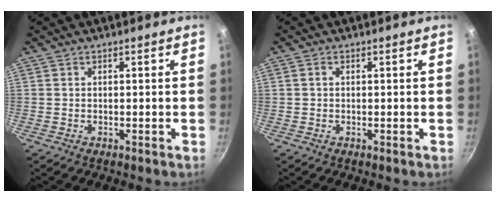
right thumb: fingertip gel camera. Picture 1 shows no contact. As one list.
[{"total": 0.7, "force": [0.1, 0.6, 0.4], "torque": [-0.006, 0.004, 0.001]}]